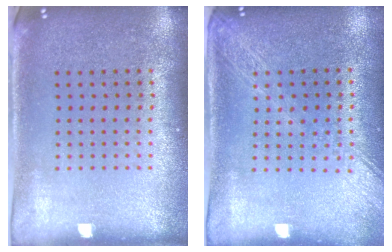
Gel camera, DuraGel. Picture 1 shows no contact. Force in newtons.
{"total": 1.9, "press": 1.7, "slide": 1.0}